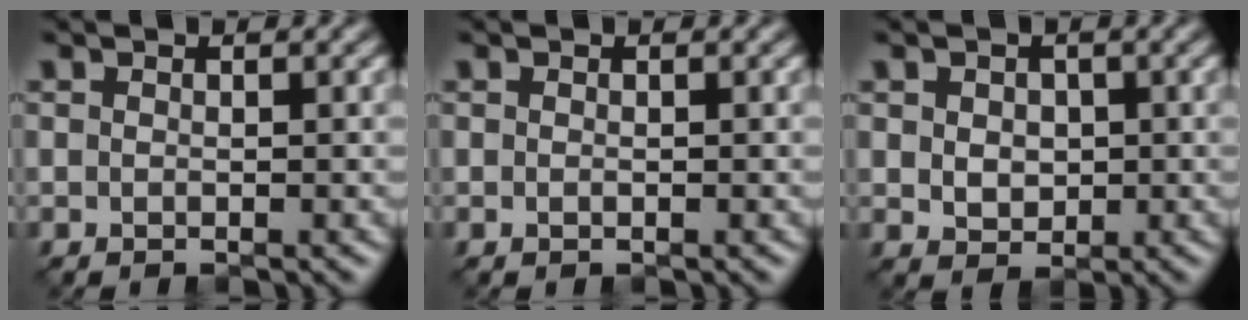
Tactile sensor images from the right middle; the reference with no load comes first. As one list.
[{"total": 0.0}, {"total": 2.5, "force": [0.3, 2.0, 1.4], "torque": [-0.024, -0.002, 0.006]}]